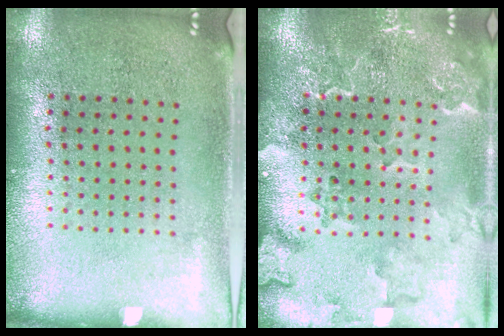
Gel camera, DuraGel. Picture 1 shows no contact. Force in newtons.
{"total": 2.6, "press": 2.3, "slide": 1.1}